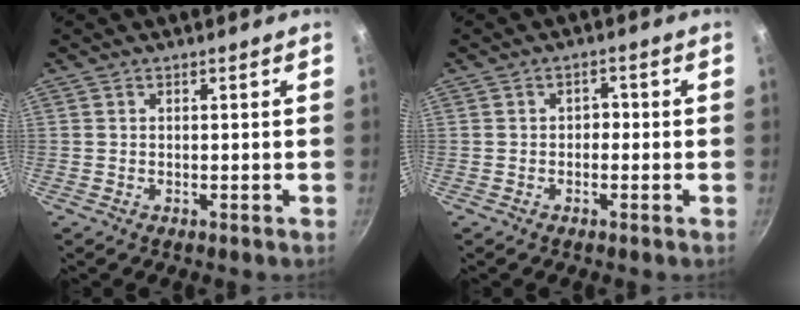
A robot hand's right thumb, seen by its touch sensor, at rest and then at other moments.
{"total": 1.9, "force": [-0.4, 1.4, 1.2], "torque": [-0.010, 0.008, -0.008]}